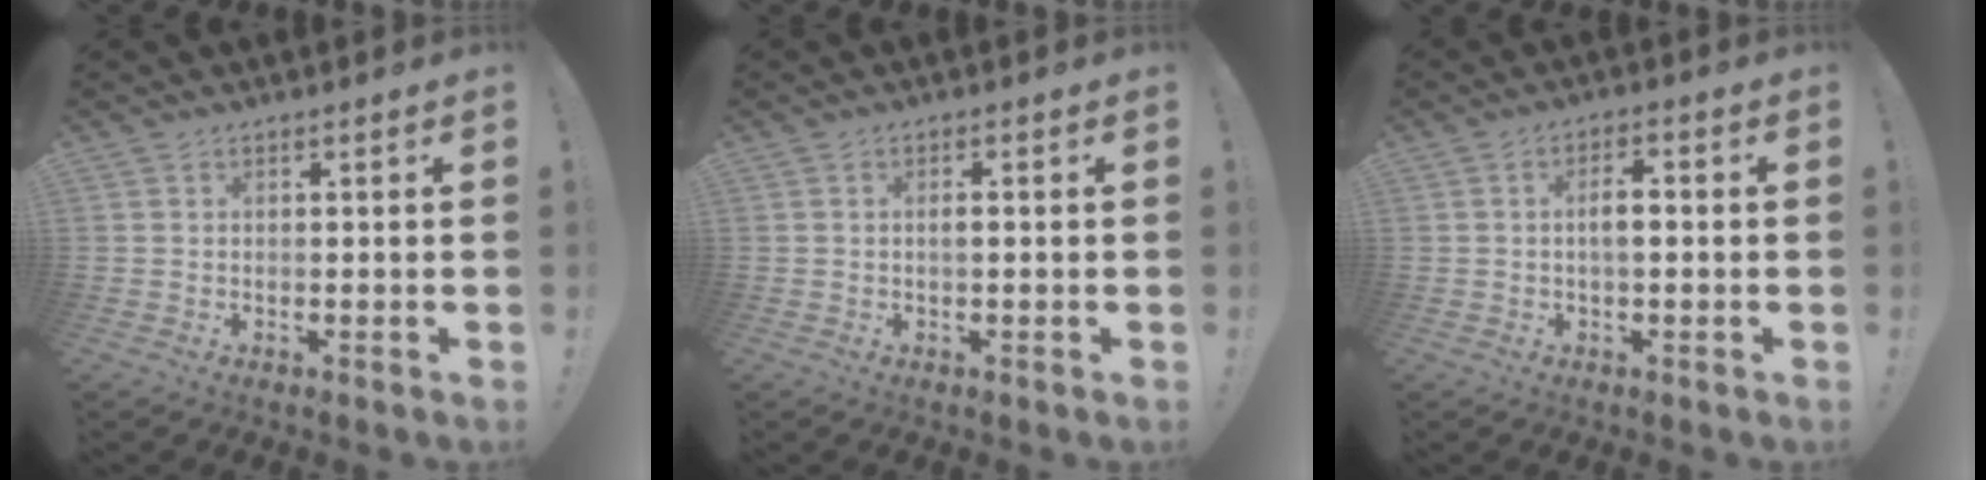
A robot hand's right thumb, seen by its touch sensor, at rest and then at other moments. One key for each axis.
{"total": 1.4, "fx": -0.2, "fy": 0.3, "fz": 1.3, "tx": -0.020, "ty": 0.000, "tz": -0.006}
{"total": 4.3, "fx": -0.4, "fy": 1.7, "fz": 4.0, "tx": -0.060, "ty": 0.006, "tz": -0.012}